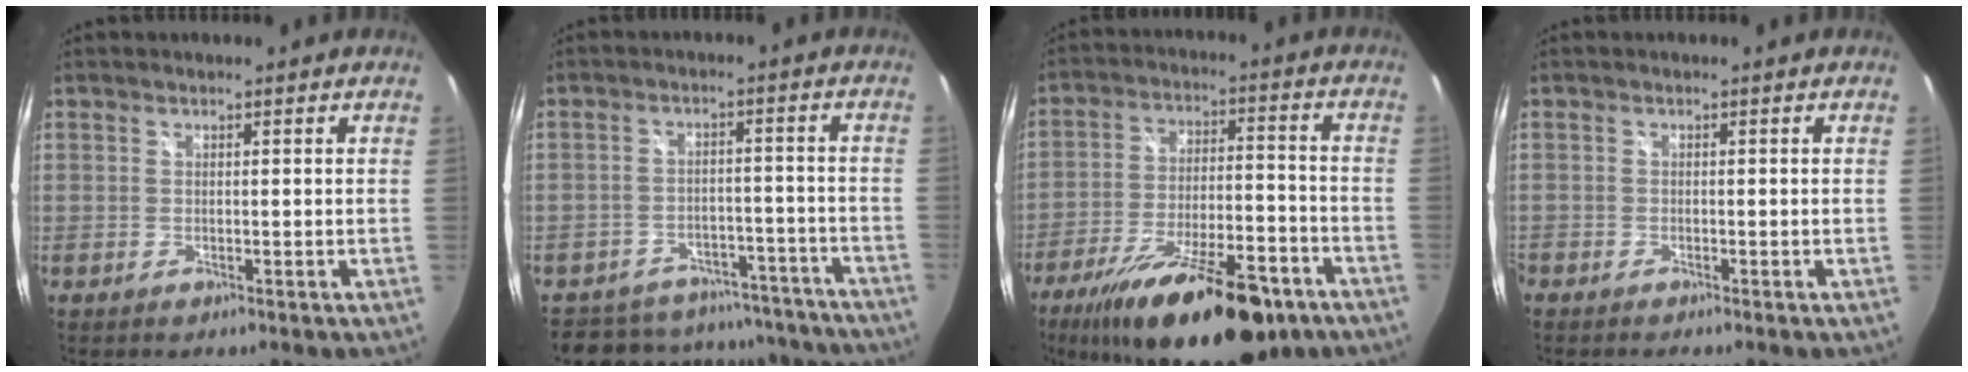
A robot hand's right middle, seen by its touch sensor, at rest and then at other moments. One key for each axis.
{"total": 19.0, "fx": -16.7, "fy": 8.0, "fz": 4.5, "tx": -0.101, "ty": 0.037, "tz": -0.203}
{"total": 23.9, "fx": -16.4, "fy": 8.0, "fz": 15.5, "tx": -0.269, "ty": -0.030, "tz": -0.243}
{"total": 1.0, "fx": -1.0, "fy": 0.1, "fz": 0.2, "tx": -0.007, "ty": -0.007, "tz": -0.021}